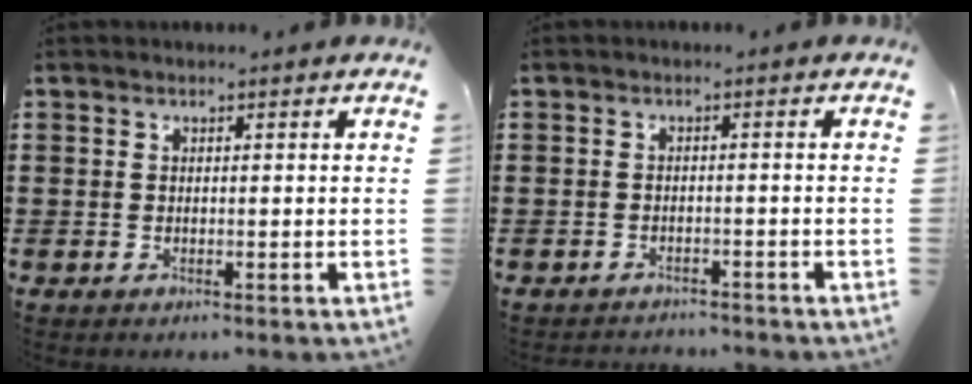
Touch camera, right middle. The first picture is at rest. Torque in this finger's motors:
{"motor_torque": [0.09, -0.02, -0.05, -0.02]}